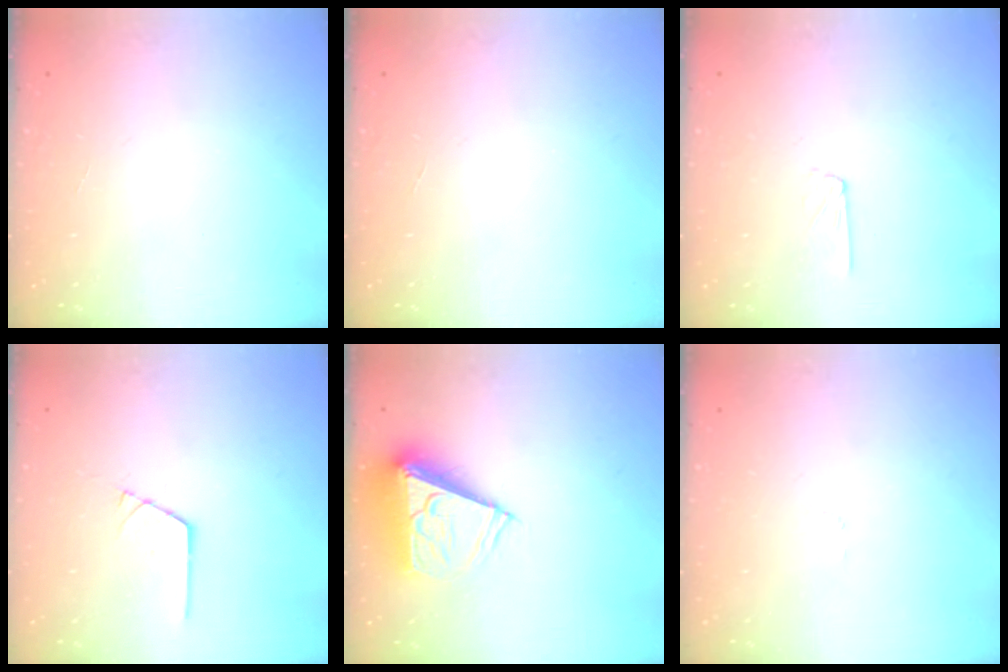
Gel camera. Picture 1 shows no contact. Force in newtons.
{"total": 0.0}
{"total": 2.9, "press": 2.9, "slide": 0.3}
{"total": 1.2, "press": 1.2, "slide": 0.1}
{"total": 9.1, "press": 9.1, "slide": 0.5}
{"total": 2.5, "press": 2.4, "slide": 0.3}